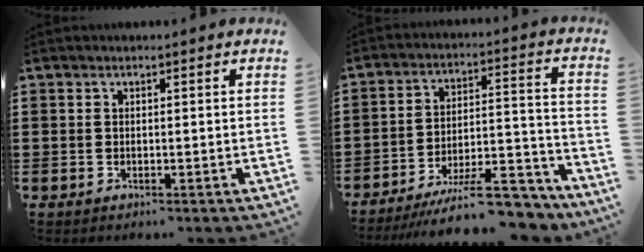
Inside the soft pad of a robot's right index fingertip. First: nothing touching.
{"total": 12.1, "force": [-10.1, 2.4, 6.2], "torque": [-0.073, 0.046, -0.181]}